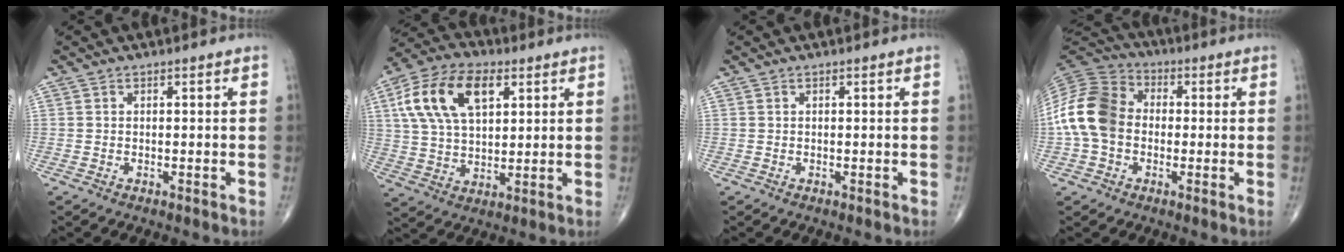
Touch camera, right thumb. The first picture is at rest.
{"total": 16.2, "force": [5.8, 9.2, 12.0], "torque": [-0.213, 0.004, 0.104]}
{"total": 0.0}
{"total": 13.4, "force": [-1.0, 10.3, 8.5], "torque": [-0.166, 0.034, -0.031]}